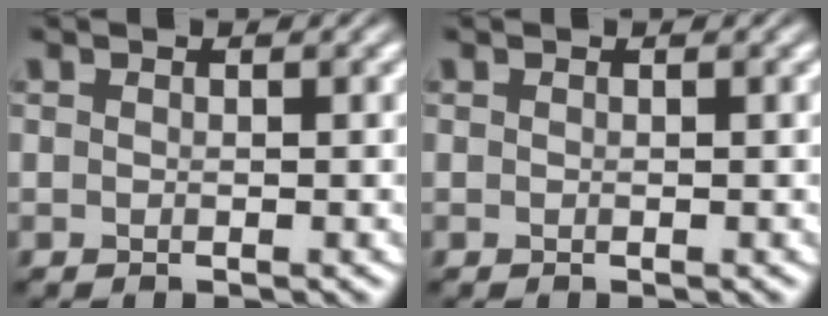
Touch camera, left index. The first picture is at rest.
{"total": 0.0}